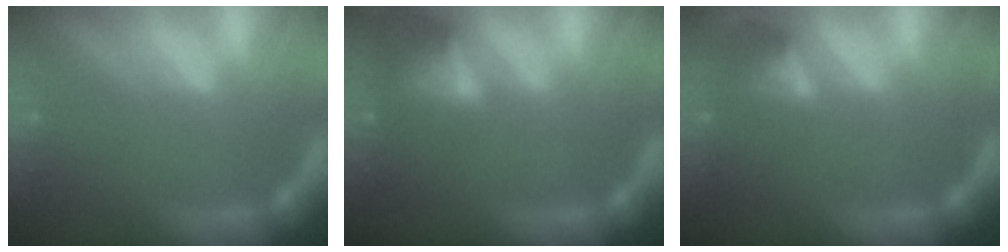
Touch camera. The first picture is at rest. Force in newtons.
{"total": 4.5}
{"total": 2.9}